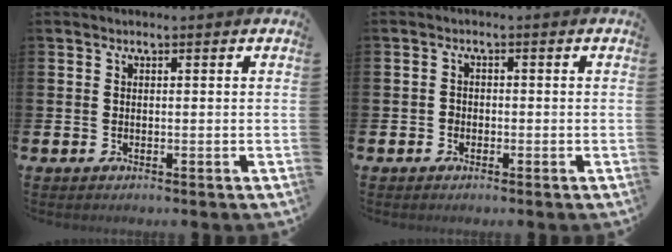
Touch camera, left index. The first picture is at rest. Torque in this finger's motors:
{"motor_torque": [-0.05, 0.06, -0.01, 0.00]}